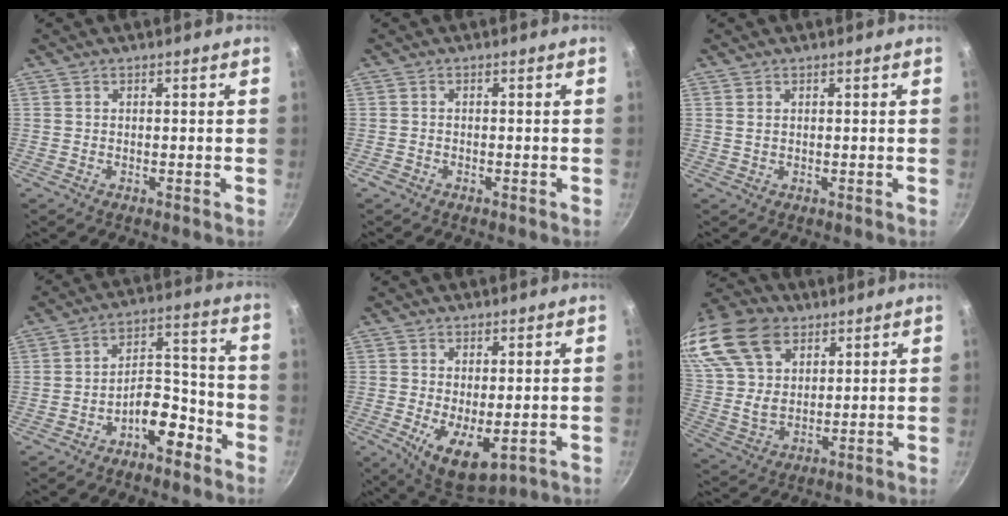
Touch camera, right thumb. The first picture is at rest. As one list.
[{"total": 0.9, "force": [-0.7, 0.6, 0.3], "torque": [-0.016, 0.007, -0.014]}, {"total": 0.8, "force": [0.3, 0.5, 0.4], "torque": [-0.008, 0.000, 0.007]}, {"total": 8.7, "force": [-5.4, 4.3, 5.3], "torque": [-0.054, 0.074, -0.082]}, {"total": 9.1, "force": [-1.1, 4.3, 8.0], "torque": [-0.117, -0.021, -0.002]}, {"total": 24.2, "force": [13.1, 15.4, 13.2], "torque": [-0.295, 0.009, 0.252]}]